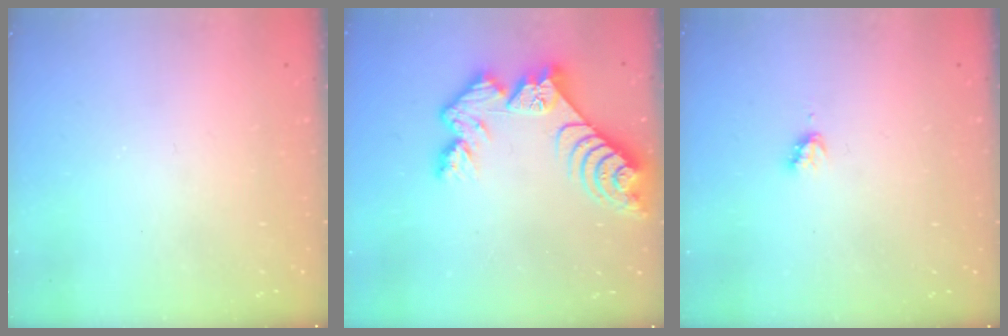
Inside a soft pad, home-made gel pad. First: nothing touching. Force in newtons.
{"total": 11.8, "press": 11.8, "slide": 1.1}
{"total": 2.8, "press": 2.8, "slide": 0.3}